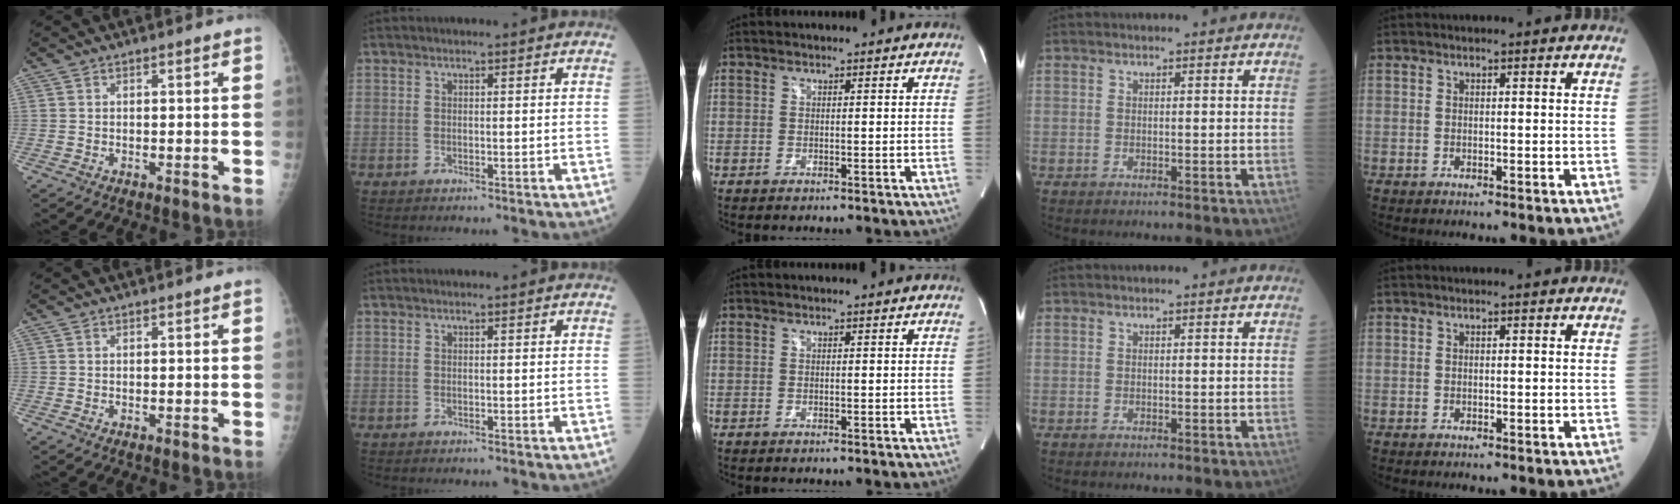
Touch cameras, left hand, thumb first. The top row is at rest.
{}